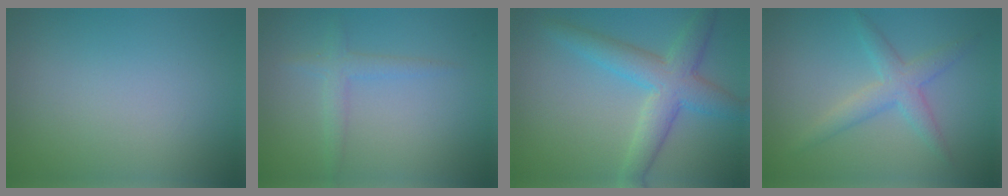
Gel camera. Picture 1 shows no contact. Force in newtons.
{"total": 1.8, "press": 1.8, "slide": 0.2}
{"total": 5.3, "press": 5.3, "slide": 0.2}
{"total": 3.0, "press": 3.0, "slide": 0.1}